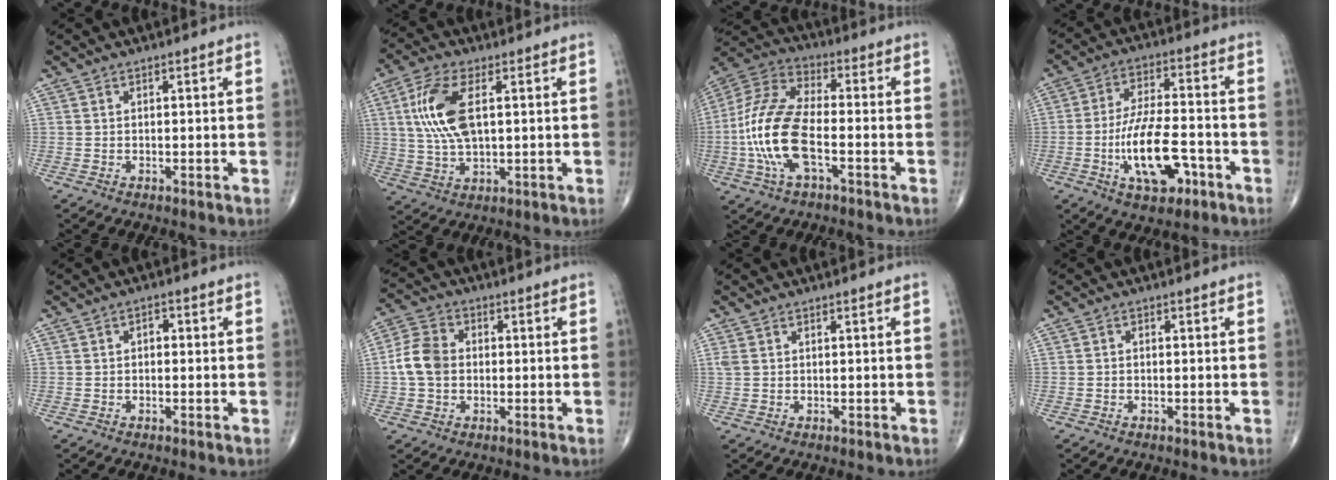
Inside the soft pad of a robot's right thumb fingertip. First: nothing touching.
{"total": 11.3, "force": [2.4, 5.2, 9.8], "torque": [-0.210, 0.000, 0.048]}
{"total": 16.0, "force": [-3.7, 6.8, 14.0], "torque": [-0.305, 0.029, -0.075]}
{"total": 13.6, "force": [-4.9, 5.9, 11.3], "torque": [-0.193, 0.026, -0.080]}
{"total": 1.6, "force": [0.0, 1.1, 1.2], "torque": [-0.006, 0.005, -0.006]}
{"total": 7.5, "force": [-0.3, 5.7, 4.9], "torque": [-0.093, 0.018, -0.014]}
{"total": 1.2, "force": [0.4, 0.7, 0.8], "torque": [-0.029, 0.013, 0.015]}
{"total": 0.5, "force": [-0.2, 0.4, 0.3], "torque": [-0.003, 0.001, -0.008]}